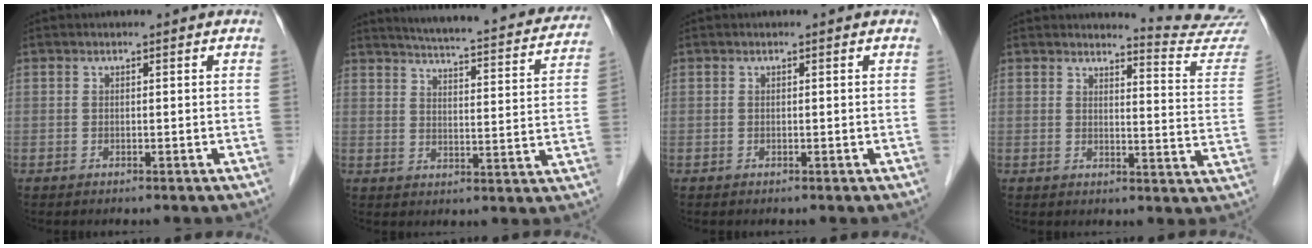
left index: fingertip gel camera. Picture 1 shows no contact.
{"total": 23.2, "force": [21.2, 2.8, 9.0], "torque": [-0.128, -0.039, 0.257]}
{"total": 0.0}
{"total": 11.5, "force": [11.4, -1.5, -0.3], "torque": [0.001, -0.121, 0.110]}